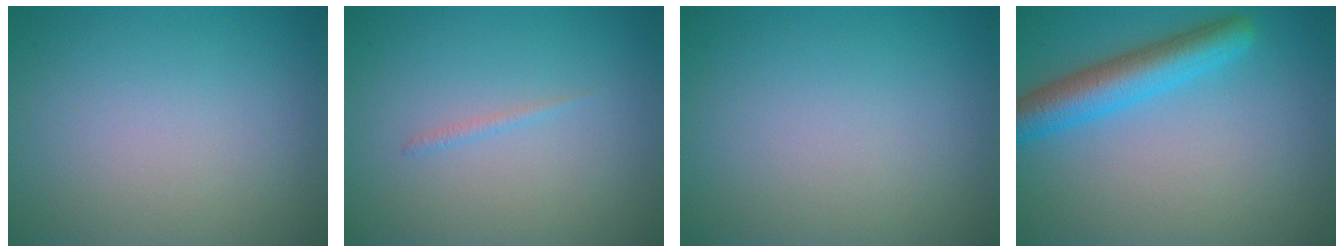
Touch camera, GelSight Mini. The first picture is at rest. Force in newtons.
{"total": 0.6, "press": 0.5, "slide": 0.1}
{"total": 0.0}
{"total": 5.0, "press": 5.0, "slide": 0.3}